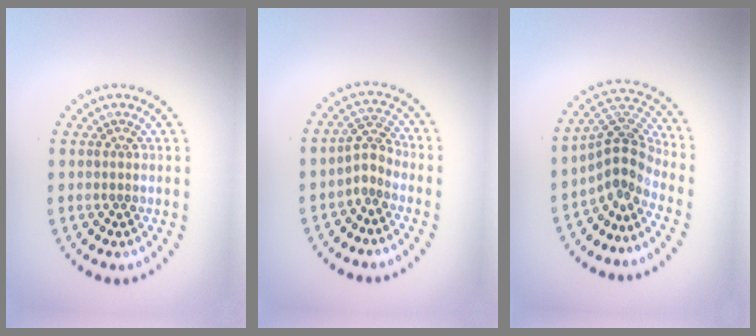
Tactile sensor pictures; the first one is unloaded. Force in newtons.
{"total": 2.0, "press": 1.5, "slide": 1.4}
{"total": 3.9, "press": 2.8, "slide": 2.7}